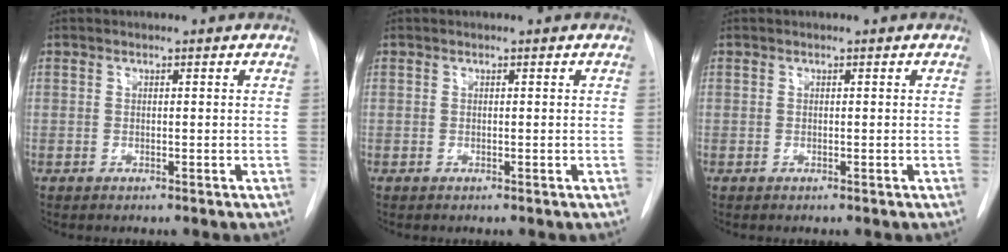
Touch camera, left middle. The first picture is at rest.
{"total": 0.0}
{"total": 0.0}